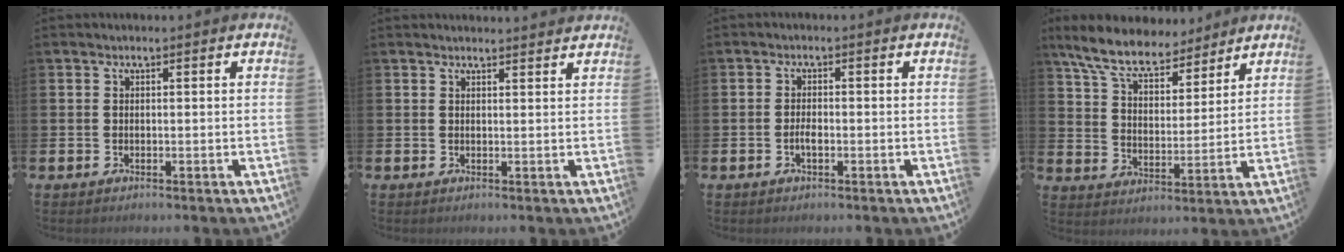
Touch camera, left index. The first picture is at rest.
{"total": 1.6, "force": [1.6, 0.0, -0.1], "torque": [0.009, -0.012, 0.027]}
{"total": 1.6, "force": [-0.6, 0.6, 1.4], "torque": [-0.022, 0.000, -0.012]}
{"total": 8.6, "force": [7.6, 2.6, 3.0], "torque": [-0.093, -0.039, 0.137]}